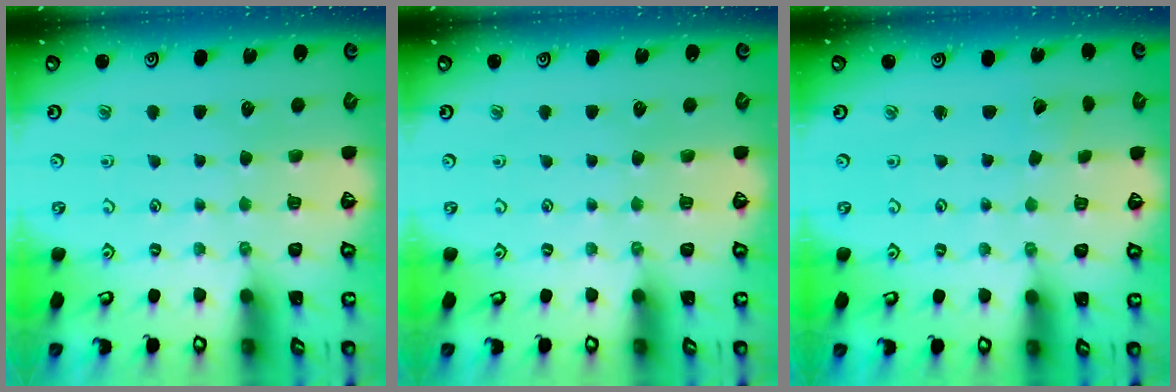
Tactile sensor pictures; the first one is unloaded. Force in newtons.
{"total": 0.0}
{"total": 0.9, "press": 0.9, "slide": 0.1}